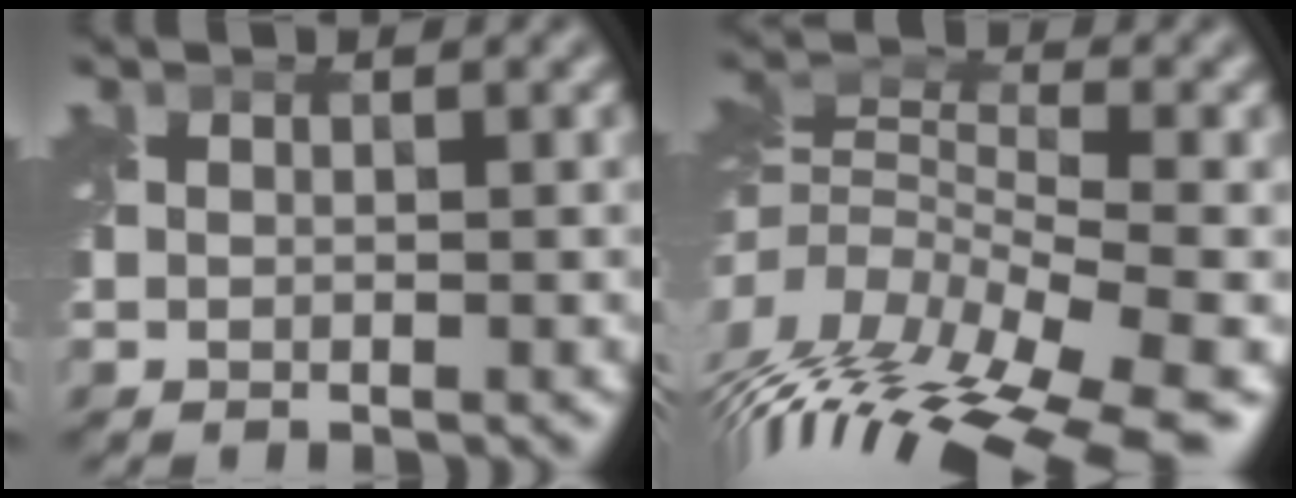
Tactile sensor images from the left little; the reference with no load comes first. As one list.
[{"total": 12.1, "force": [-6.9, 3.8, 9.2], "torque": [-0.185, 0.011, -0.112]}]